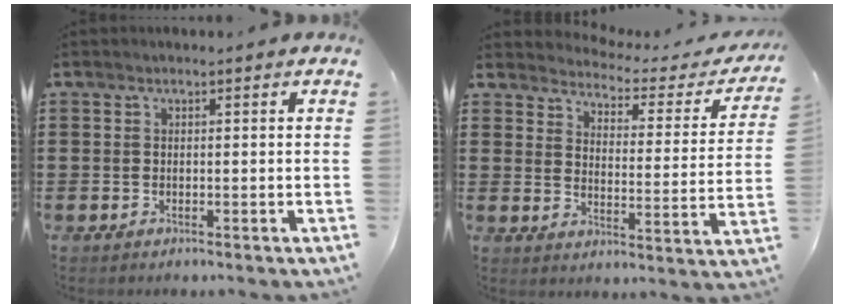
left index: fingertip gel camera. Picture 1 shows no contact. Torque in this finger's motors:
{"motor_torque": [0.99, -1.15, -0.04, -0.05]}